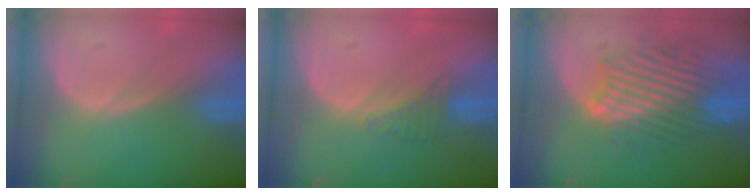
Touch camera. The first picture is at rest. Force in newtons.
{"total": 2.3, "press": 2.2, "slide": 0.7}
{"total": 9.8, "press": 9.5, "slide": 2.1}